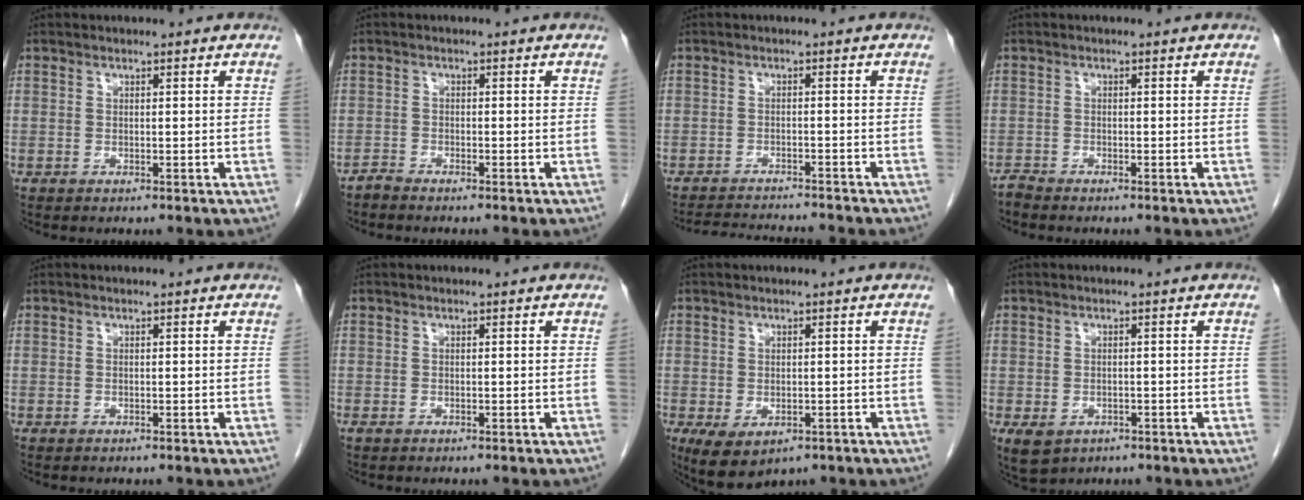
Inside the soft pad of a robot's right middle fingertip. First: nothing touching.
{"total": 1.2, "force": [-1.2, -0.1, 0.1], "torque": [-0.005, -0.002, -0.025]}
{"total": 8.9, "force": [-8.5, 0.2, 2.5], "torque": [-0.035, -0.007, -0.122]}
{"total": 1.1, "force": [-1.1, -0.1, 0.0], "torque": [-0.005, -0.005, -0.023]}
{"total": 0.0}
{"total": 0.0}
{"total": 5.9, "force": [-3.0, 3.2, 3.9], "torque": [-0.065, -0.012, -0.040]}
{"total": 4.1, "force": [-2.3, 2.8, 1.9], "torque": [-0.037, -0.005, -0.028]}